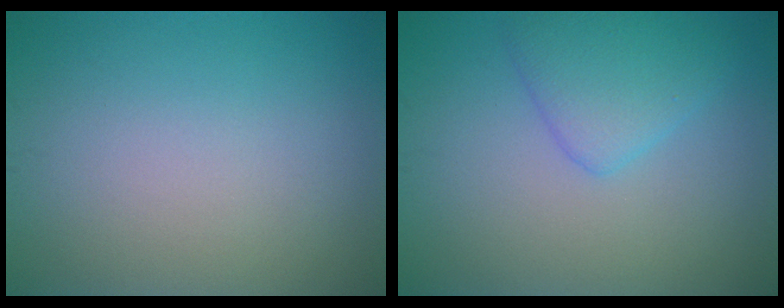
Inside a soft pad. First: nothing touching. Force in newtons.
{"total": 3.3, "press": 3.3, "slide": 0.2}